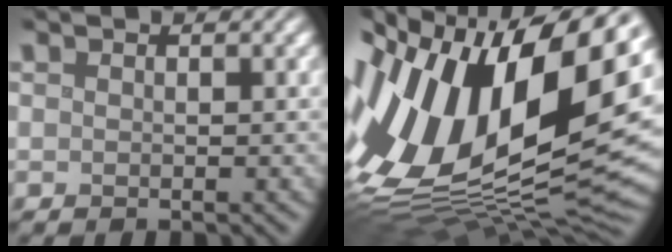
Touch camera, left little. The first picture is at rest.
{"total": 19.8, "force": [3.0, 10.5, 16.5], "torque": [-0.343, -0.015, 0.056]}